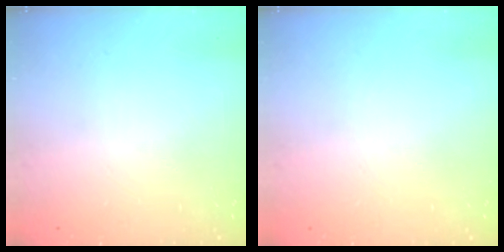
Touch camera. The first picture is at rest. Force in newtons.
{"total": 0.0}